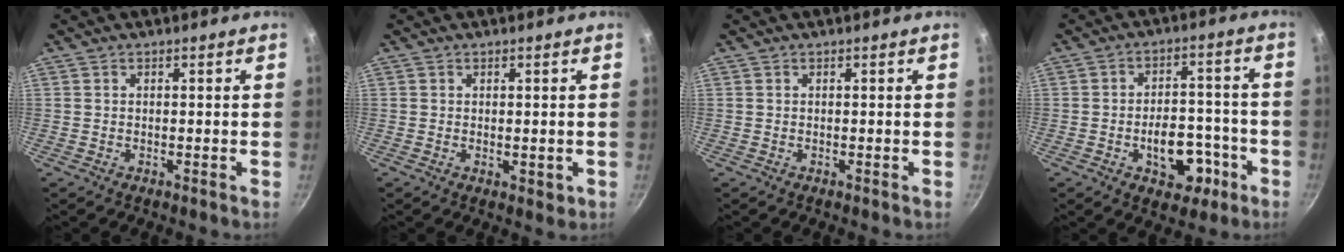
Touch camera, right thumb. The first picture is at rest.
{"total": 1.8, "force": [-0.1, 1.0, 1.5], "torque": [-0.018, -0.005, 0.000]}
{"total": 0.0}
{"total": 11.1, "force": [-4.3, 7.0, 7.6], "torque": [-0.065, 0.035, -0.052]}